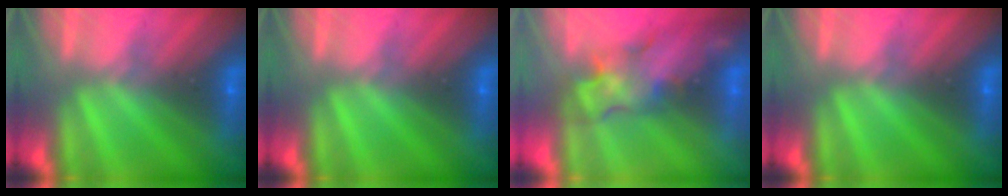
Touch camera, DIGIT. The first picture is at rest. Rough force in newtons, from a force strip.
{"total": 0.0}
{"total": 3.5}
{"total": 0.0}